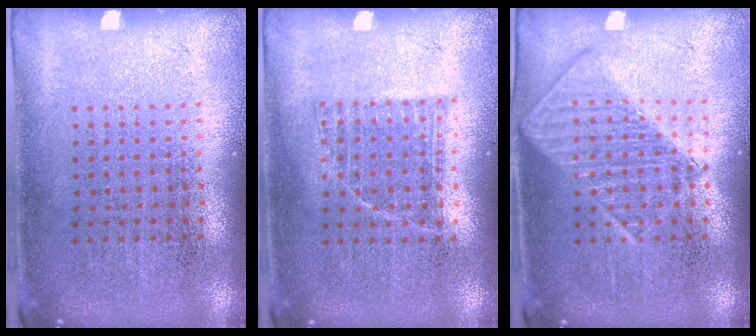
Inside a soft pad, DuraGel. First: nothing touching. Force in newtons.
{"total": 0.8, "press": 0.7, "slide": 0.3}
{"total": 2.7, "press": 2.7, "slide": 0.4}